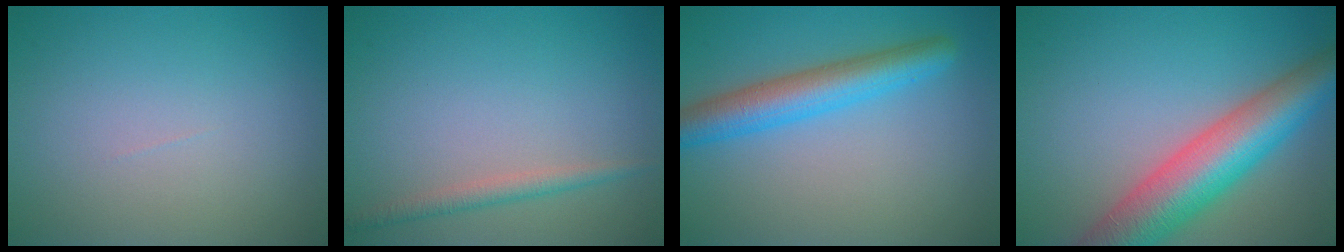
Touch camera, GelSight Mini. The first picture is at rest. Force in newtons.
{"total": 1.7, "press": 1.7, "slide": 0.1}
{"total": 5.0, "press": 5.0, "slide": 0.1}
{"total": 9.2, "press": 9.2, "slide": 0.4}